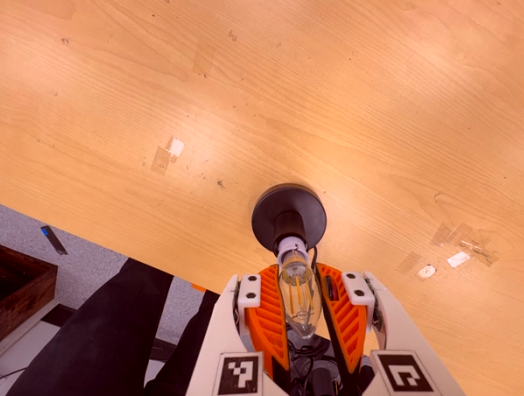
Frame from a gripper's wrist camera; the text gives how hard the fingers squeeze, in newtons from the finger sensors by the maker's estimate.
{"total": 12.9, "left": 12.8, "right": 13.0}